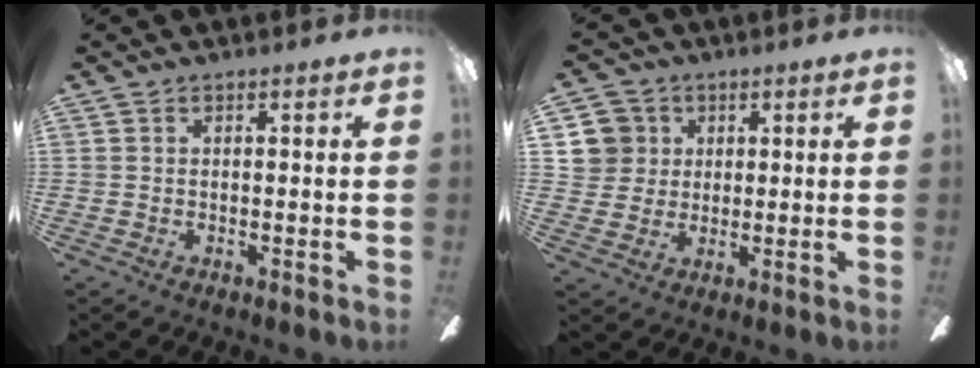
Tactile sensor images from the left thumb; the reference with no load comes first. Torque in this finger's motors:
{"motor_torque": [0.46, 0.37, 0.18, -0.10, 0.00]}